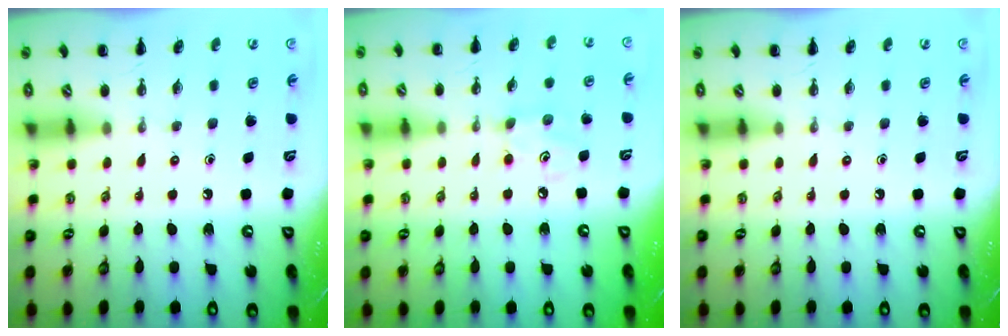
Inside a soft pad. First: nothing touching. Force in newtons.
{"total": 3.4, "press": 3.3, "slide": 0.6}
{"total": 0.0}